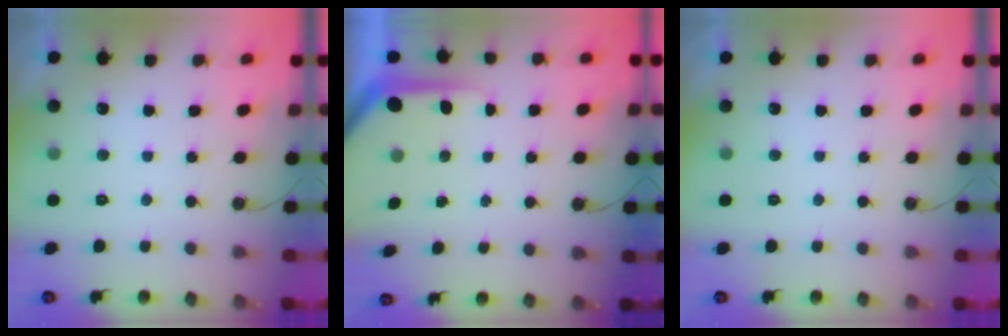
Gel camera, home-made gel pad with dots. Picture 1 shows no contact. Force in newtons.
{"total": 5.4, "press": 5.4, "slide": 0.4}
{"total": 0.0}